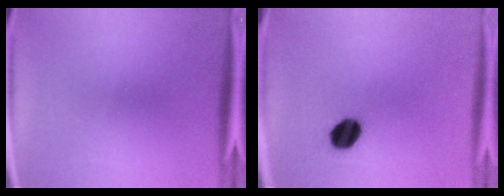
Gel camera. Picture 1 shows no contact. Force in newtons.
{"total": 7.5}